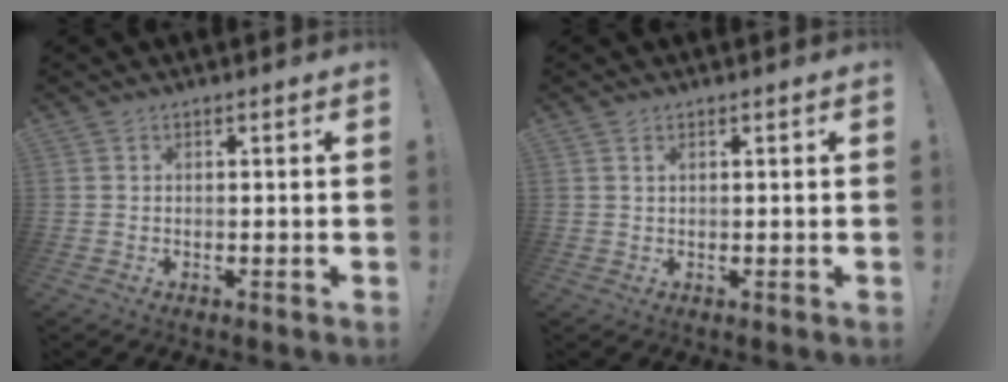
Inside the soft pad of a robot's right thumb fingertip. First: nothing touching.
{"total": 1.0, "force": [0.5, 0.4, 0.8], "torque": [-0.015, 0.000, 0.009]}